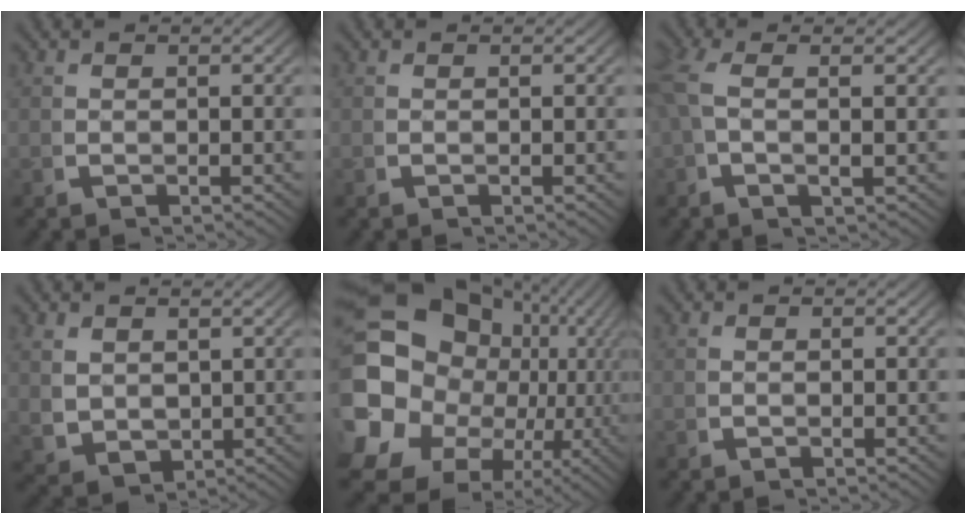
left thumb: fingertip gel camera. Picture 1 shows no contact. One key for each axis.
{"total": 0.0}
{"total": 3.1, "fx": 0.8, "fy": 0.8, "fz": 2.9, "tx": -0.074, "ty": -0.001, "tz": 0.017}
{"total": 3.8, "fx": 0.6, "fy": 3.1, "fz": 2.1, "tx": -0.059, "ty": -0.030, "tz": 0.035}
{"total": 21.5, "fx": -1.4, "fy": 16.4, "fz": 13.9, "tx": -0.264, "ty": -0.060, "tz": -0.009}
{"total": 0.0}